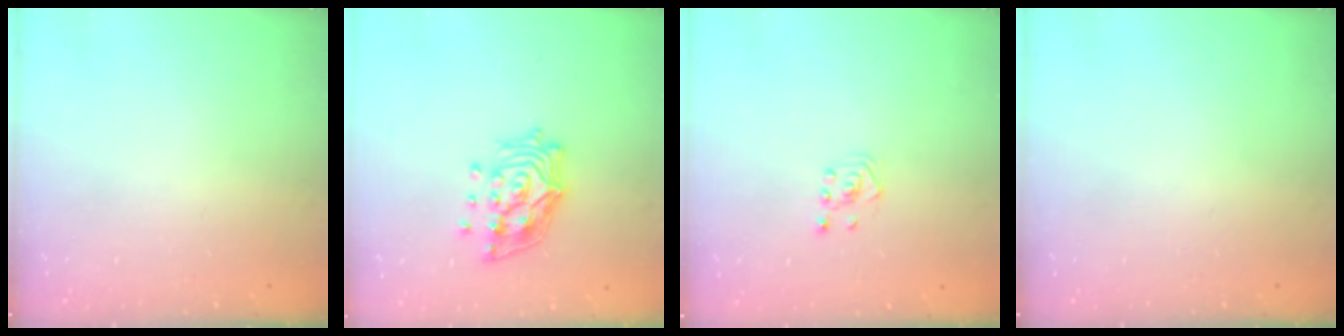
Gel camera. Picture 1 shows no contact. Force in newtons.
{"total": 14.8, "press": 14.6, "slide": 2.2}
{"total": 2.3, "press": 2.2, "slide": 0.7}
{"total": 0.0}